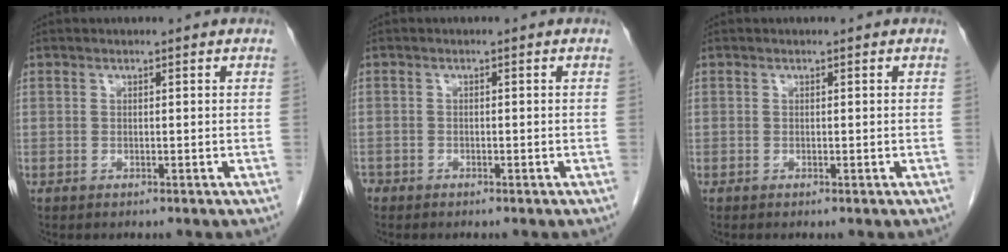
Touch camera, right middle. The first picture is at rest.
{"total": 1.4, "force": [-1.0, 0.9, 0.2], "torque": [-0.006, 0.002, -0.021]}
{"total": 0.0}